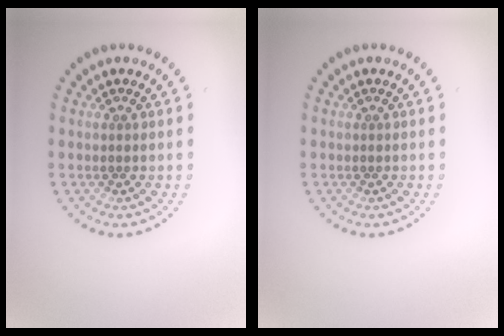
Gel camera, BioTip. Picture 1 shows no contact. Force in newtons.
{"total": 0.0}